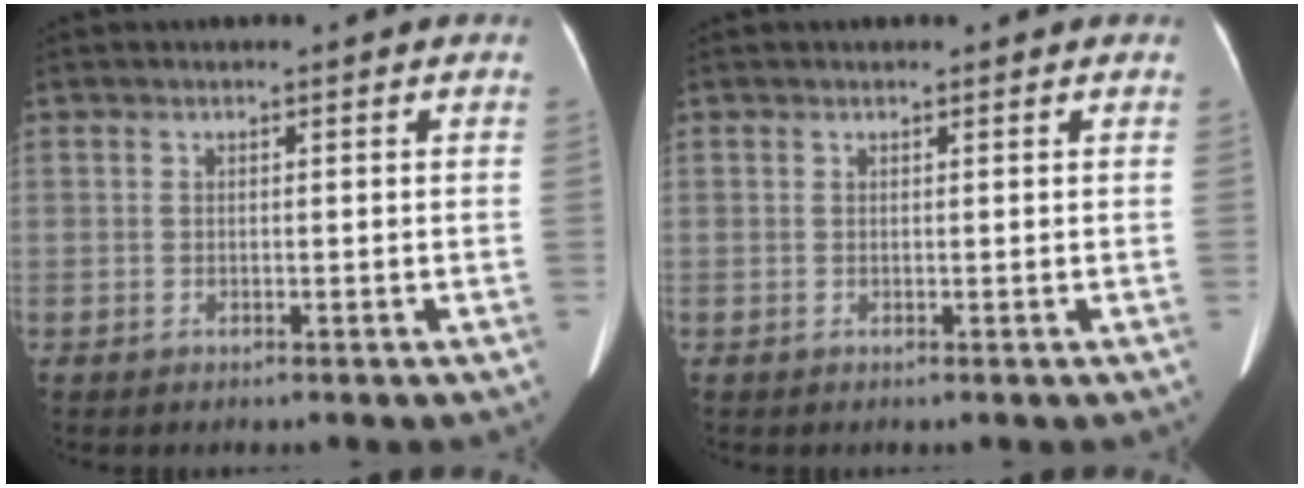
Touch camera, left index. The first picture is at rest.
{"total": 1.0, "force": [0.9, 0.2, 0.4], "torque": [-0.007, 0.000, 0.011]}